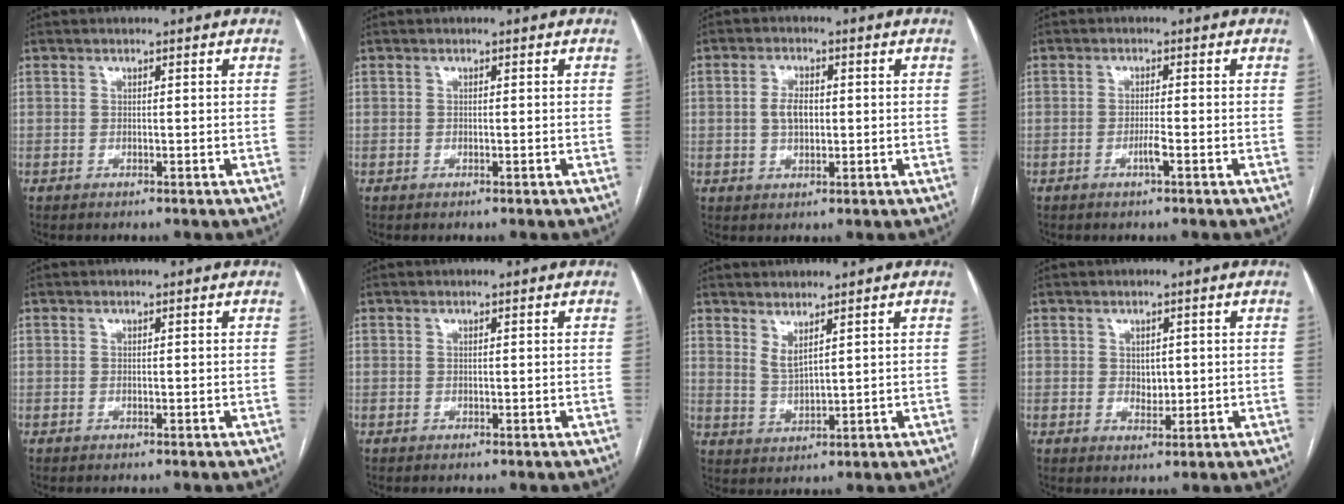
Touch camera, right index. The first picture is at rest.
{"total": 0.0}
{"total": 4.0, "force": [0.1, 2.2, 3.3], "torque": [-0.066, 0.007, 0.005]}
{"total": 2.0, "force": [-1.0, -0.2, 1.7], "torque": [-0.033, -0.002, -0.019]}
{"total": 0.0}
{"total": 0.0}
{"total": 2.8, "force": [2.1, 0.4, 1.9], "torque": [-0.042, -0.014, 0.049]}
{"total": 2.1, "force": [0.2, 1.6, 1.3], "torque": [-0.016, -0.003, 0.007]}